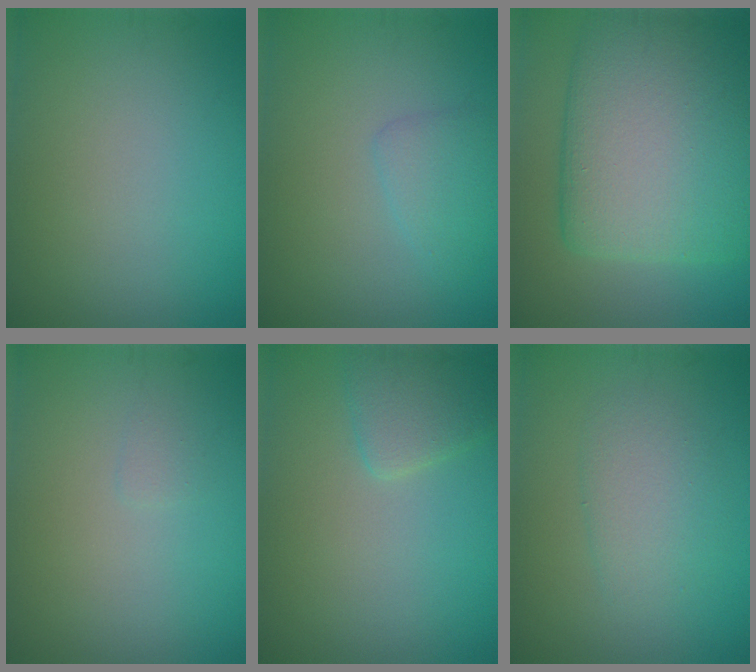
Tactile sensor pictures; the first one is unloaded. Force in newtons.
{"total": 1.8, "press": 1.8, "slide": 0.0}
{"total": 13.8, "press": 13.8, "slide": 0.9}
{"total": 0.5, "press": 0.5, "slide": 0.0}
{"total": 2.3, "press": 2.3, "slide": 0.2}
{"total": 2.6, "press": 2.6, "slide": 0.2}